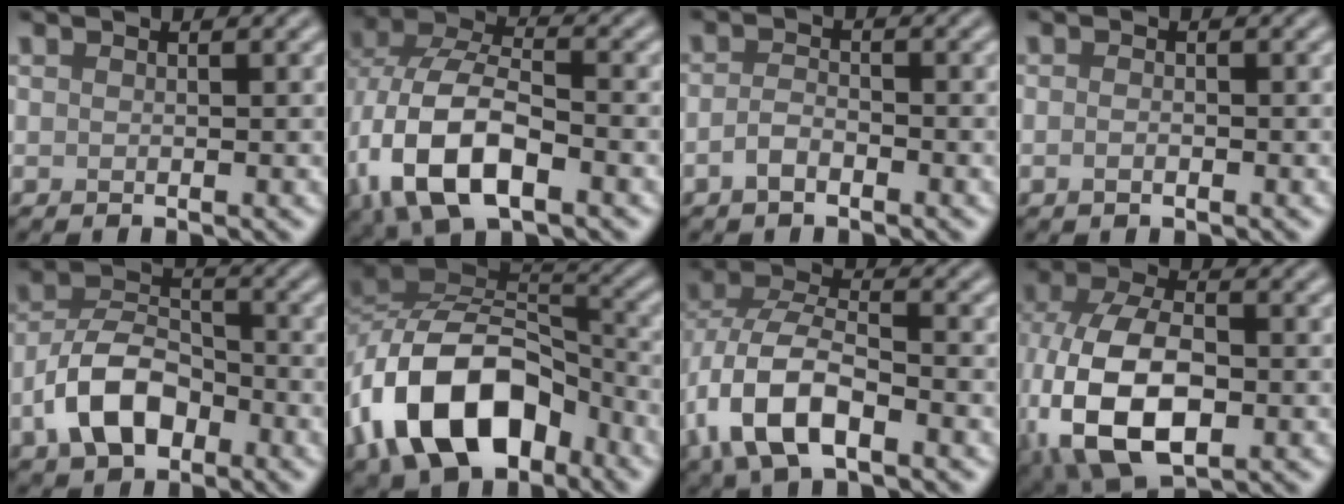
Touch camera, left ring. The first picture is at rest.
{"total": 11.1, "force": [-3.5, 6.1, 8.6], "torque": [-0.187, -0.007, -0.071]}
{"total": 1.9, "force": [-1.1, 0.9, 1.3], "torque": [-0.028, 0.002, -0.026]}
{"total": 0.9, "force": [-0.4, 0.4, 0.7], "torque": [-0.014, -0.001, -0.008]}
{"total": 6.7, "force": [-3.1, 4.1, 4.4], "torque": [-0.079, 0.005, -0.063]}
{"total": 12.6, "force": [-6.1, 7.4, 8.2], "torque": [-0.147, 0.006, -0.123]}
{"total": 8.6, "force": [-3.3, 4.5, 6.5], "torque": [-0.139, 0.001, -0.073]}
{"total": 13.5, "force": [-3.3, 8.0, 10.4], "torque": [-0.232, -0.019, -0.057]}